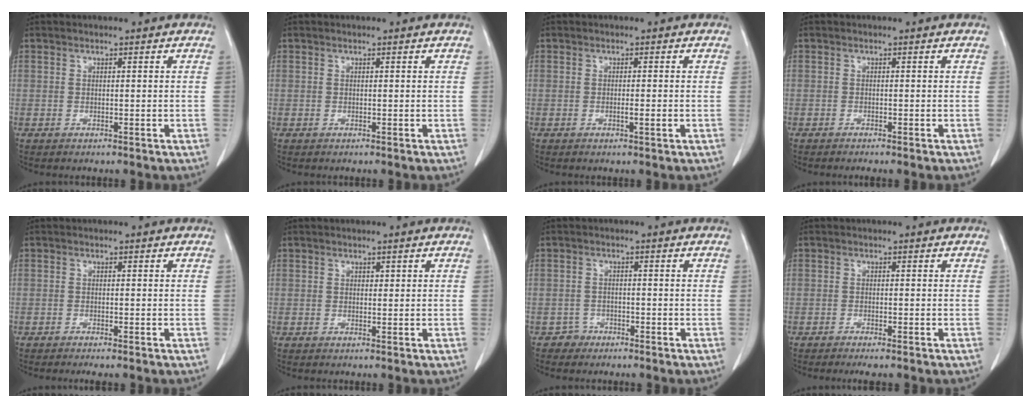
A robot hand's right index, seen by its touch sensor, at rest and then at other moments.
{"total": 0.0}
{"total": 1.3, "force": [-0.3, -0.1, 1.2], "torque": [-0.021, -0.003, -0.004]}
{"total": 0.7, "force": [-0.6, -0.1, 0.3], "torque": [-0.009, -0.001, -0.009]}
{"total": 1.9, "force": [-1.5, 0.1, 1.1], "torque": [-0.016, -0.005, -0.020]}
{"total": 0.6, "force": [0.3, 0.4, 0.3], "torque": [0.002, -0.001, 0.002]}
{"total": 2.0, "force": [-1.3, 1.4, -0.6], "torque": [0.009, 0.010, -0.029]}
{"total": 2.4, "force": [-2.0, 0.3, 1.4], "torque": [-0.020, -0.006, -0.026]}